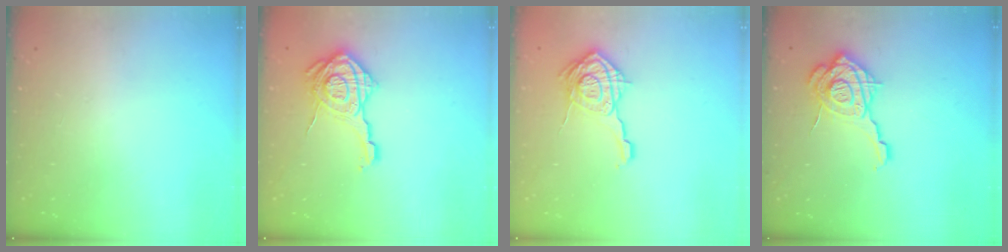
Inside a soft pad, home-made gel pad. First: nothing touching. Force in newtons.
{"total": 17.5, "press": 17.5, "slide": 0.7}
{"total": 15.4, "press": 15.4, "slide": 0.7}
{"total": 18.2, "press": 18.1, "slide": 2.0}